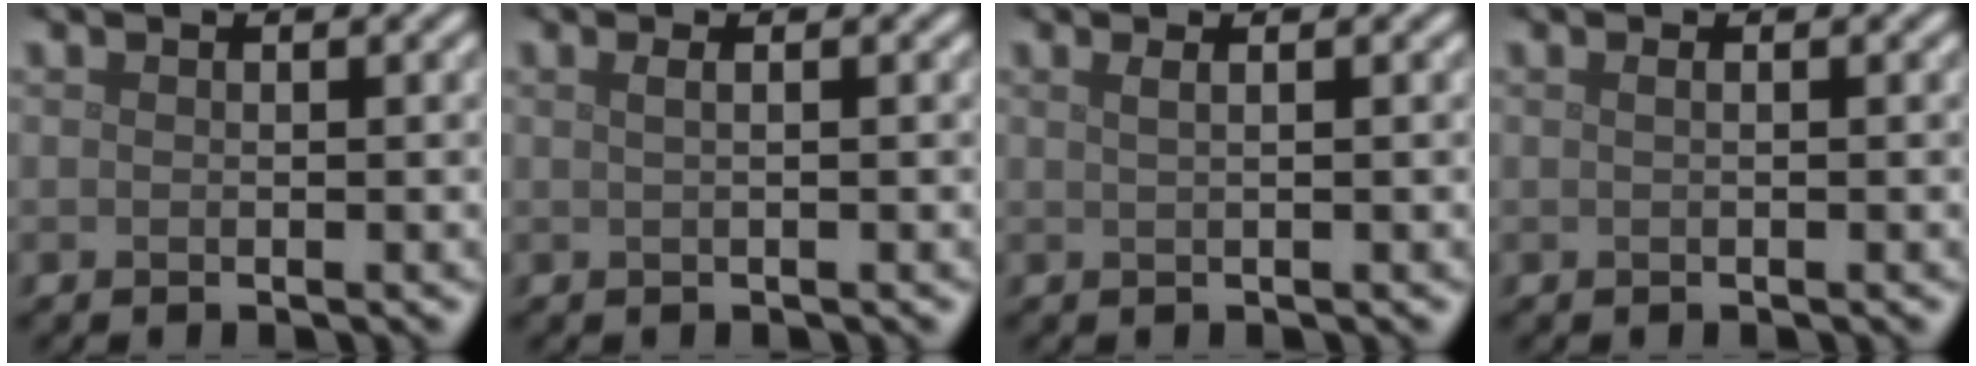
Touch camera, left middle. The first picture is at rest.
{"total": 1.5, "force": [0.5, 0.7, 1.2], "torque": [-0.011, -0.002, -0.003]}
{"total": 1.8, "force": [0.8, 0.8, 1.3], "torque": [-0.008, -0.001, -0.003]}
{"total": 0.7, "force": [0.2, 0.3, 0.6], "torque": [-0.011, 0.004, -0.001]}